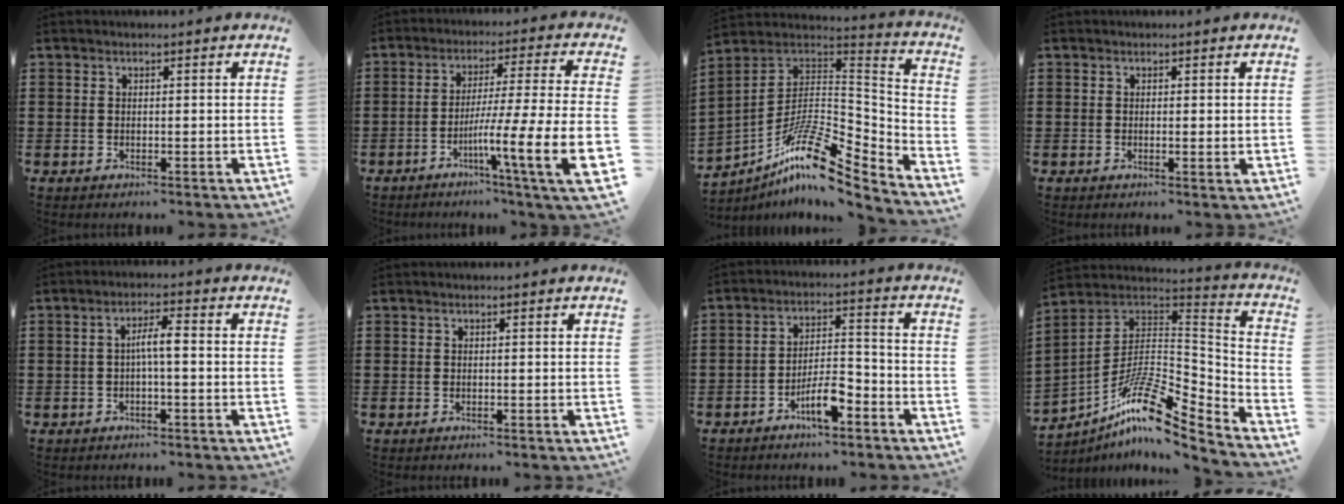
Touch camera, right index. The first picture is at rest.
{"total": 10.4, "force": [-4.1, 0.0, 9.5], "torque": [-0.166, -0.026, -0.085]}
{"total": 12.9, "force": [-7.9, 4.3, 9.3], "torque": [-0.168, -0.002, -0.153]}
{"total": 0.5, "force": [0.2, 0.1, 0.5], "torque": [-0.011, 0.000, 0.003]}
{"total": 3.6, "force": [-0.3, 0.6, 3.5], "torque": [-0.065, 0.007, -0.009]}
{"total": 0.0}
{"total": 6.3, "force": [-3.9, 1.9, 4.5], "torque": [-0.086, 0.008, -0.073]}
{"total": 12.2, "force": [-7.7, 3.8, 8.7], "torque": [-0.167, -0.005, -0.150]}